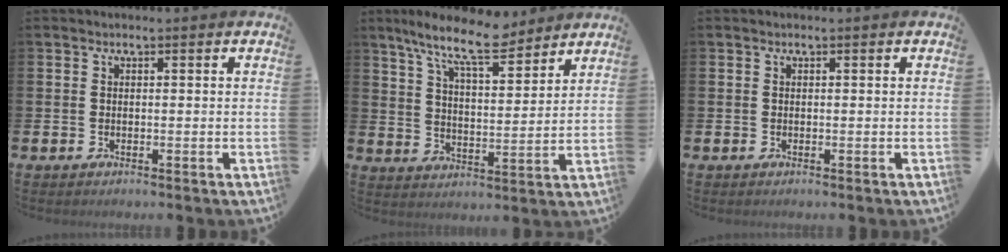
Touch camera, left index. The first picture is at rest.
{"total": 10.6, "force": [9.1, 2.3, 4.9], "torque": [-0.113, -0.039, 0.161]}
{"total": 0.0}